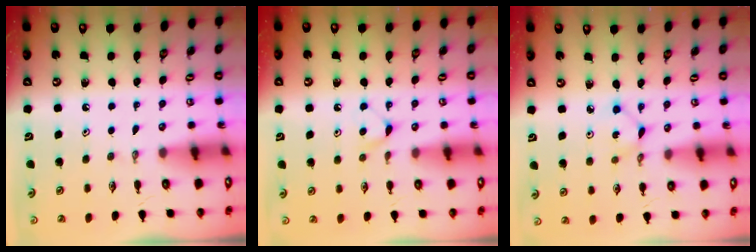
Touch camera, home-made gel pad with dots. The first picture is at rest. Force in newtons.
{"total": 3.8, "press": 3.8, "slide": 0.6}
{"total": 2.5, "press": 2.5, "slide": 0.2}